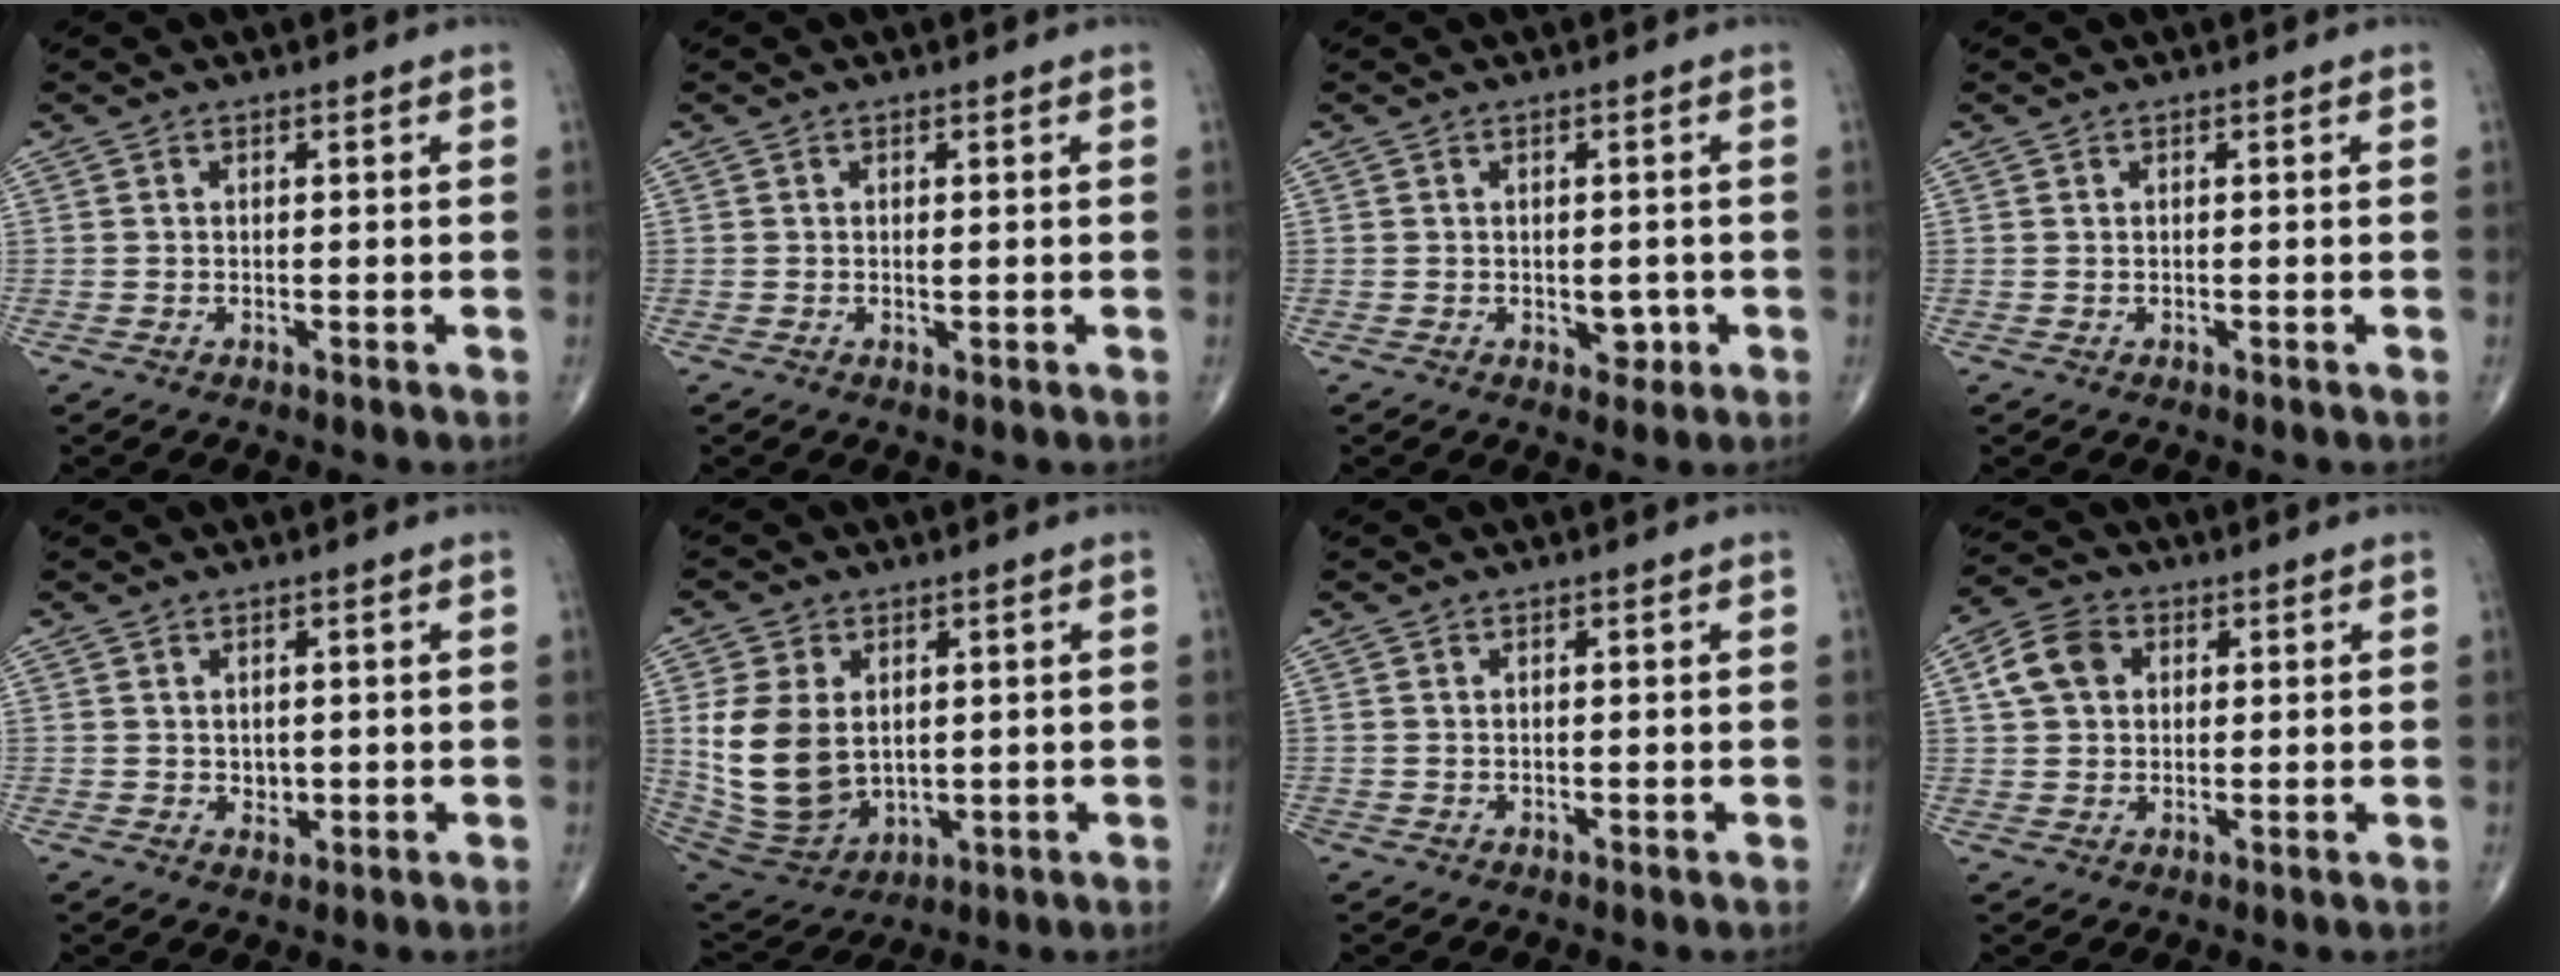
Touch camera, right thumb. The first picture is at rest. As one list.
[{"total": 0.5, "force": [0.0, 0.2, 0.5], "torque": [-0.009, -0.003, 0.001]}, {"total": 2.8, "force": [-0.6, 1.9, 2.0], "torque": [-0.005, 0.001, -0.005]}, {"total": 0.0}, {"total": 1.7, "force": [0.3, 1.4, 0.9], "torque": [-0.004, -0.002, 0.009]}, {"total": 14.0, "force": [1.5, 9.8, 9.9], "torque": [-0.177, -0.014, 0.052]}, {"total": 0.0}, {"total": 7.1, "force": [1.8, 5.5, 4.1], "torque": [-0.068, 0.009, 0.028]}]